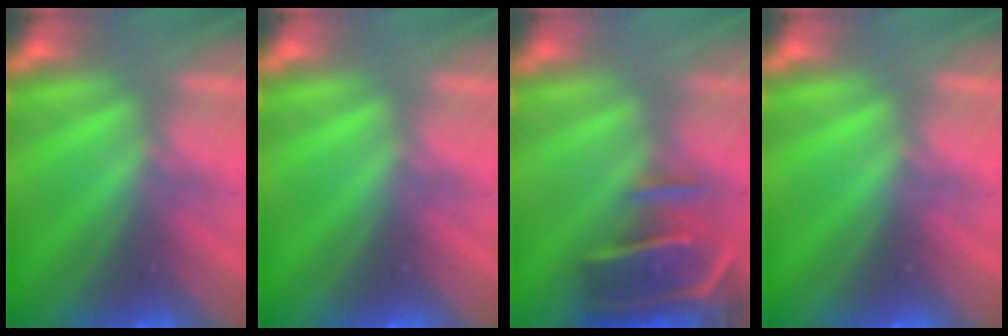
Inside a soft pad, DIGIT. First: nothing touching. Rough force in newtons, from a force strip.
{"total": 0.0}
{"total": 7.5}
{"total": 0.0}